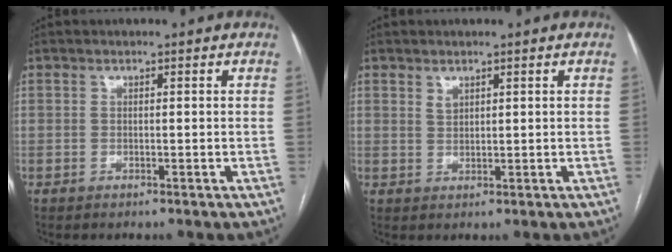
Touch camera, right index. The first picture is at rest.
{"total": 1.4, "force": [1.0, 0.7, 0.7], "torque": [-0.011, -0.001, 0.022]}